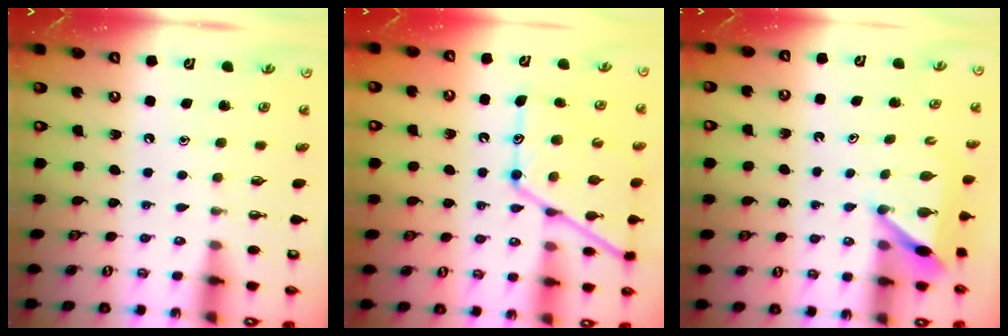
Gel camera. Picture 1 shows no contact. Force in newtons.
{"total": 17.4, "press": 17.4, "slide": 1.6}
{"total": 6.0, "press": 6.0, "slide": 0.5}